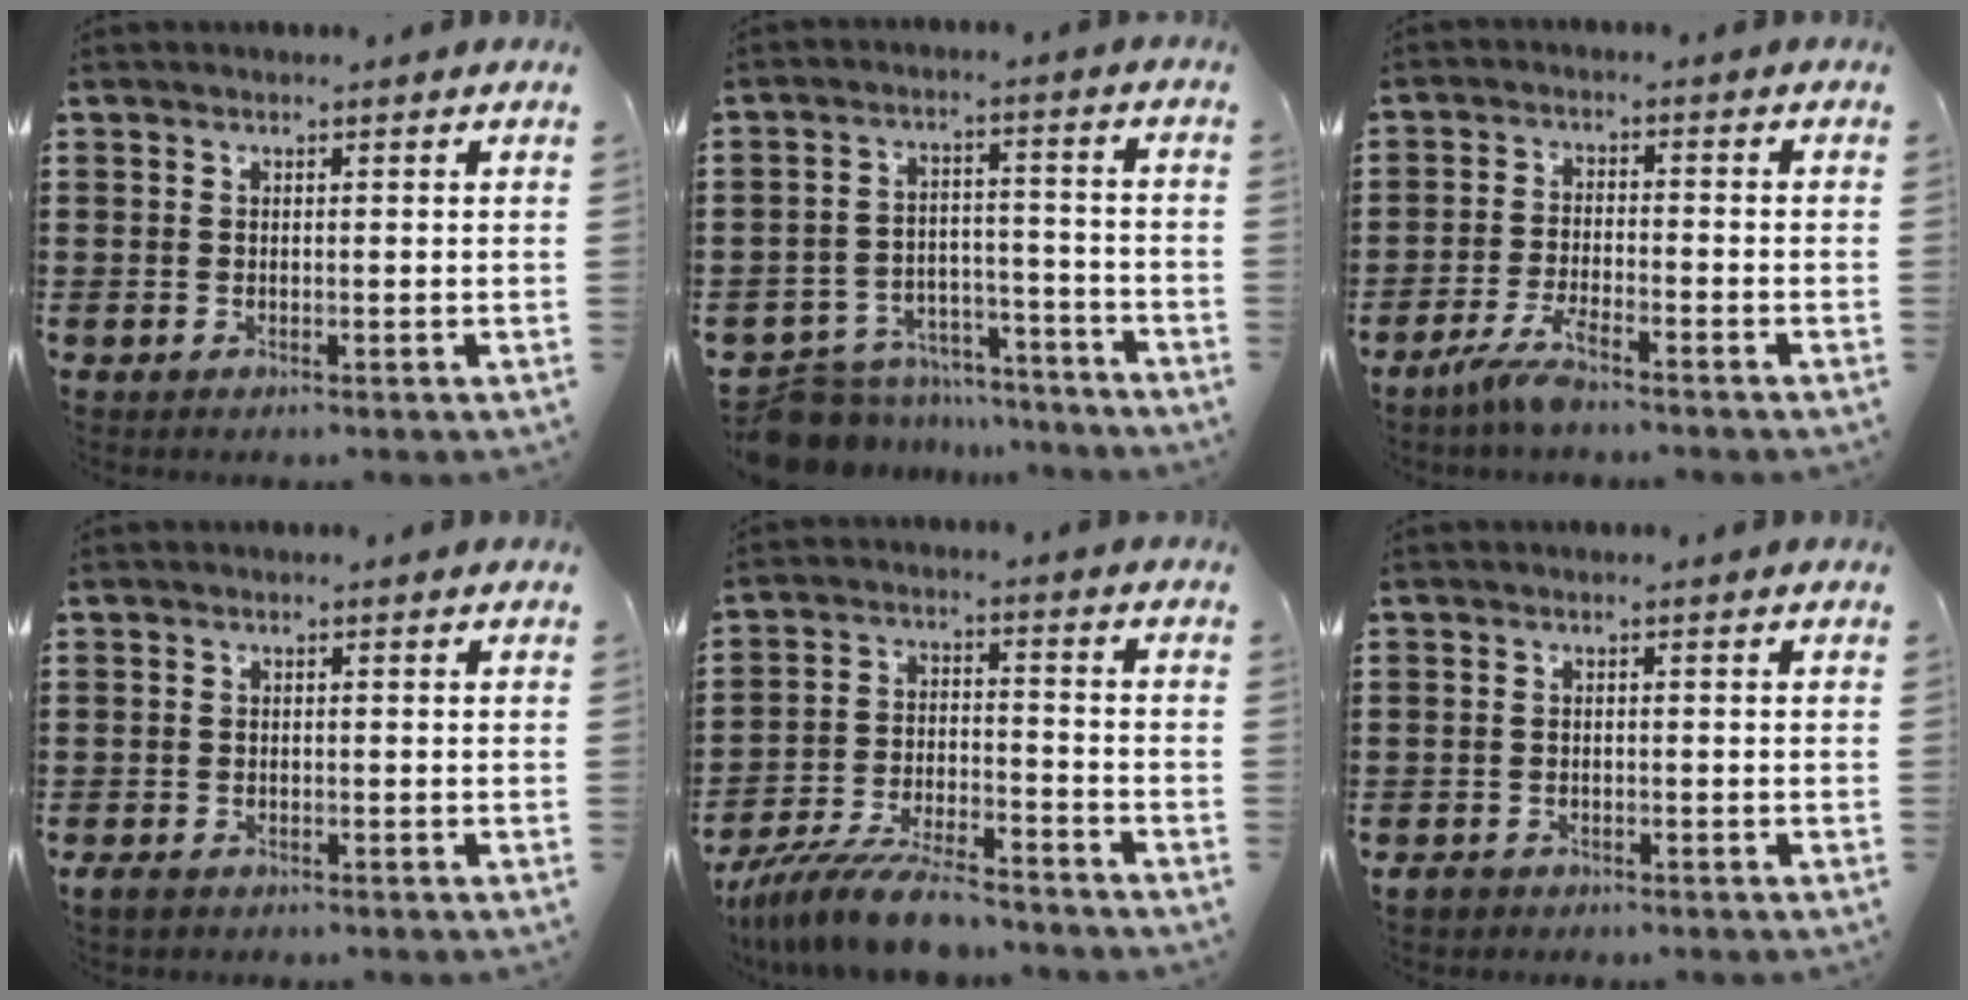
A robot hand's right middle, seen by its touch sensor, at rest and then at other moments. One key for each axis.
{"total": 8.2, "fx": -7.8, "fy": 2.1, "fz": 0.8, "tx": -0.023, "ty": 0.025, "tz": -0.157}
{"total": 4.7, "fx": -3.8, "fy": 0.6, "fz": 2.7, "tx": -0.065, "ty": -0.005, "tz": -0.075}
{"total": 1.5, "fx": -1.2, "fy": 0.7, "fz": 0.4, "tx": -0.019, "ty": -0.002, "tz": -0.028}
{"total": 10.0, "fx": -9.0, "fy": 1.4, "fz": 4.2, "tx": -0.082, "ty": 0.015, "tz": -0.174}
{"total": 1.5, "fx": -1.3, "fy": 0.7, "fz": 0.2, "tx": -0.007, "ty": 0.003, "tz": -0.029}